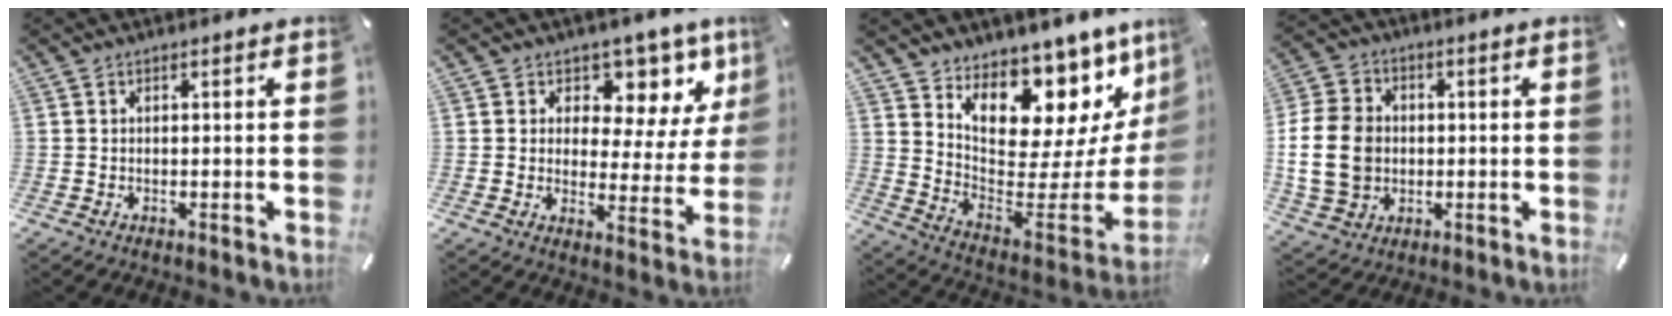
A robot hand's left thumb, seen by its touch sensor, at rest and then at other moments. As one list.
[{"total": 9.8, "force": [6.4, 6.4, 3.8], "torque": [-0.040, -0.060, 0.110]}, {"total": 14.2, "force": [11.3, 7.3, 4.5], "torque": [-0.040, -0.127, 0.186]}, {"total": 13.1, "force": [-0.8, 11.0, 7.1], "torque": [-0.155, 0.012, -0.016]}]